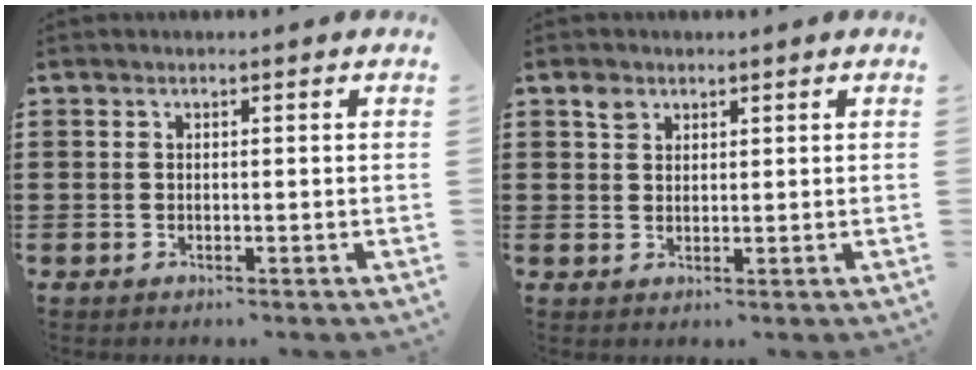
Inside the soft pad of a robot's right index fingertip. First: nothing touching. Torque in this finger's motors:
{"motor_torque": [0.01, -0.01, 0.00, 0.03]}